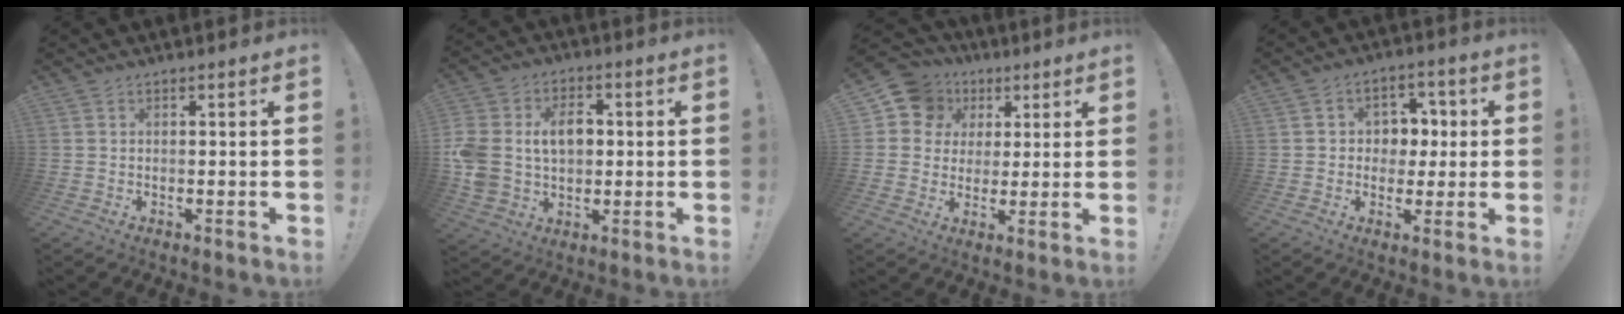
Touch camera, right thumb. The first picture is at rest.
{"total": 13.4, "force": [1.6, 10.4, 8.2], "torque": [-0.159, 0.000, 0.033]}
{"total": 11.4, "force": [4.6, 10.0, 3.1], "torque": [-0.045, -0.023, 0.091]}
{"total": 7.3, "force": [0.6, 7.1, 1.9], "torque": [-0.015, -0.004, 0.013]}